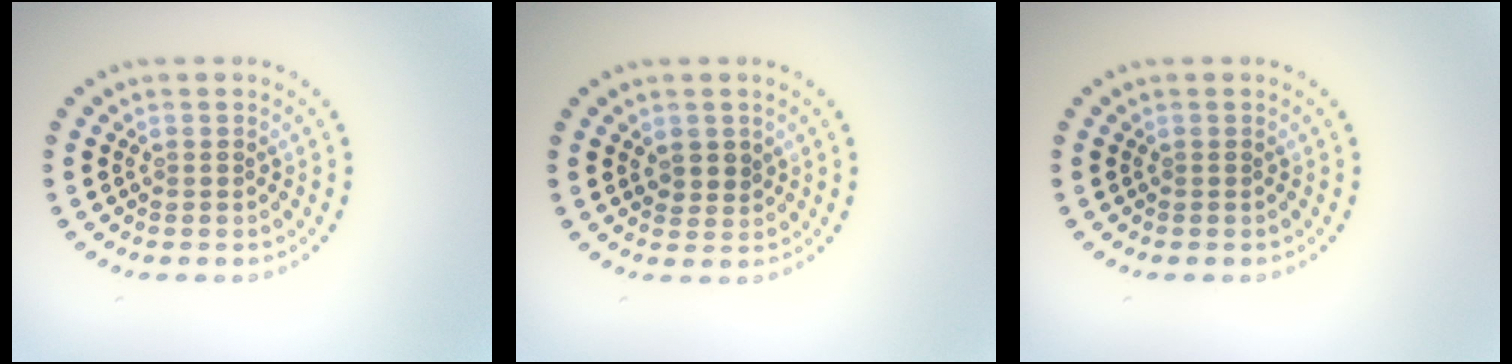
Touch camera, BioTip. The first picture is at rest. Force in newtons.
{"total": 1.7, "press": 1.4, "slide": 0.9}
{"total": 0.0}